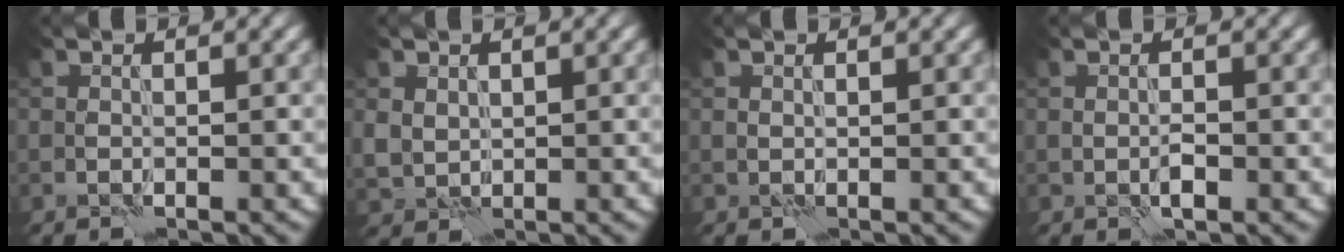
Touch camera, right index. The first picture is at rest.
{"total": 2.0, "force": [0.9, 1.6, 0.8], "torque": [-0.021, 0.001, 0.019]}
{"total": 0.0}
{"total": 1.1, "force": [-0.5, 0.3, 0.9], "torque": [-0.018, 0.001, -0.011]}